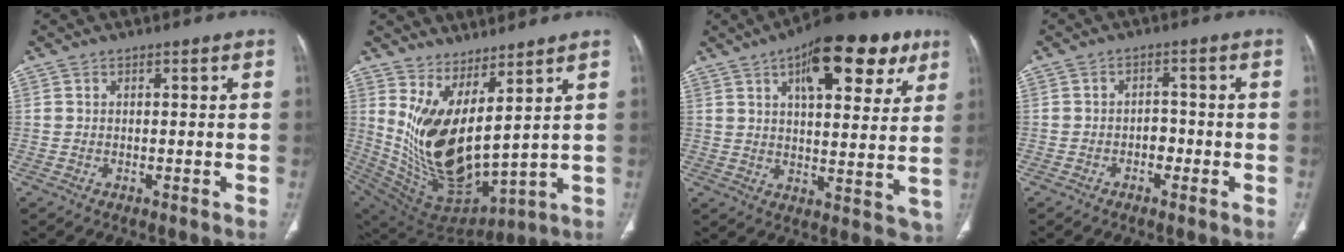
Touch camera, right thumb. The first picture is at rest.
{"total": 16.5, "force": [6.9, 5.9, 13.7], "torque": [-0.254, -0.075, 0.164]}
{"total": 23.9, "force": [11.3, 11.1, 17.9], "torque": [-0.213, -0.017, 0.162]}
{"total": 2.8, "force": [-1.2, 2.1, 1.4], "torque": [-0.004, 0.013, -0.023]}